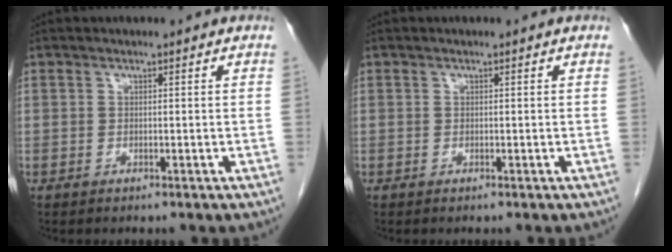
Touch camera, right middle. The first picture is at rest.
{"total": 0.0}